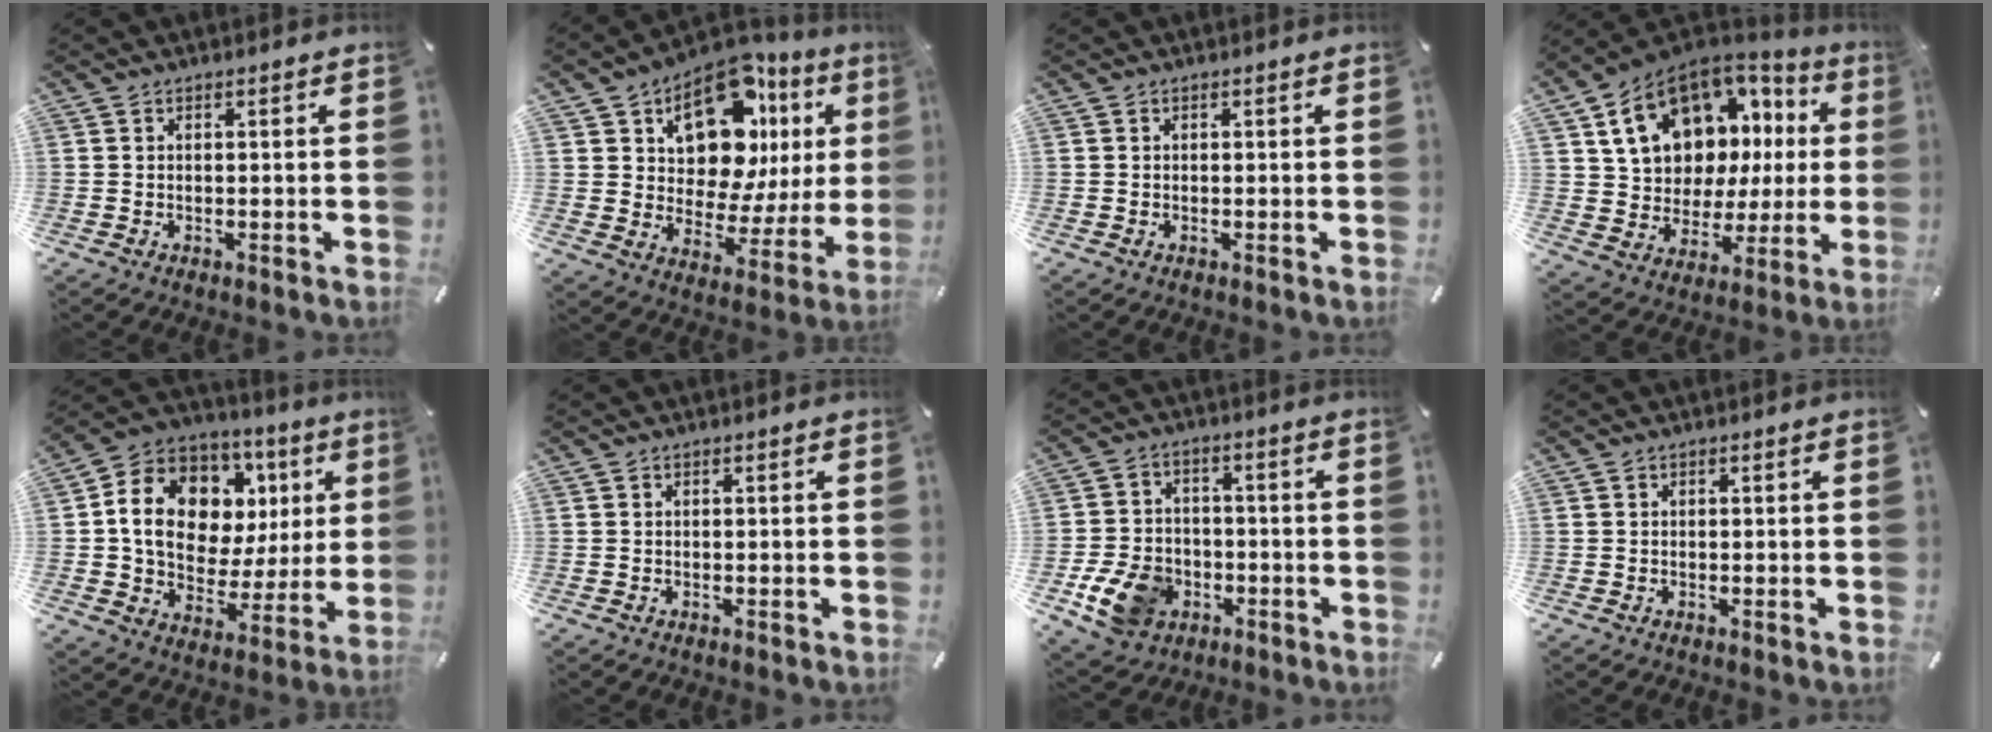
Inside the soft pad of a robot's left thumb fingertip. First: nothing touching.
{"total": 17.8, "force": [9.8, 10.1, 10.9], "torque": [-0.163, -0.071, 0.170]}
{"total": 0.0}
{"total": 17.3, "force": [8.0, 12.7, 8.5], "torque": [-0.152, -0.043, 0.160]}
{"total": 15.8, "force": [4.1, 12.4, 8.9], "torque": [-0.142, -0.009, 0.082]}
{"total": 0.0}
{"total": 11.7, "force": [-4.2, 9.1, 6.1], "torque": [-0.121, 0.026, -0.074]}
{"total": 0.0}